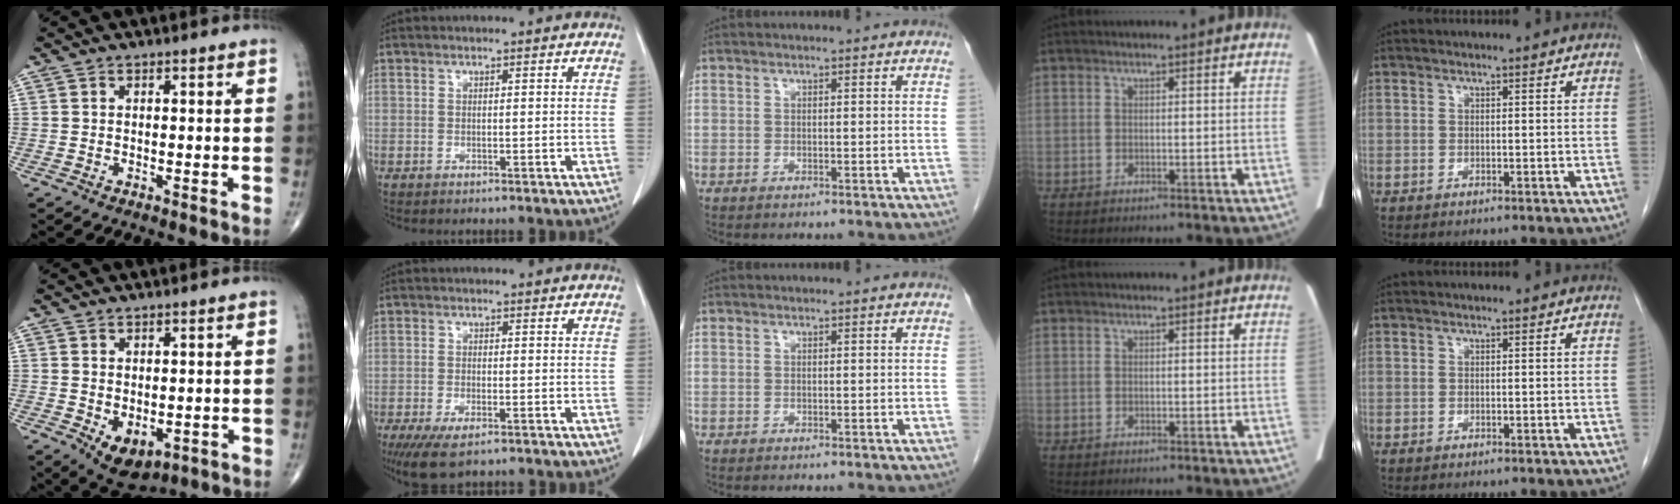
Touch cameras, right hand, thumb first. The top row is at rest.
{"thumb": {"total": 7.0, "force": [-1.8, 4.5, 5.2], "torque": [-0.066, -0.007, -0.009]}, "index": {"total": 6.1, "force": [-4.1, 1.9, 4.1], "torque": [-0.072, -0.014, -0.066]}}